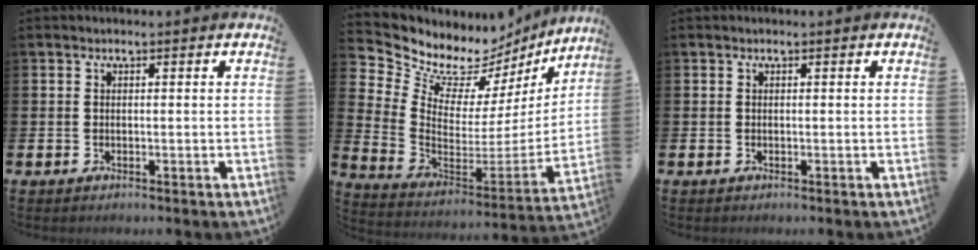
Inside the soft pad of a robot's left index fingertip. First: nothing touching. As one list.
[{"total": 8.2, "force": [7.1, 4.1, 0.9], "torque": [-0.052, -0.072, 0.122]}, {"total": 0.0}]